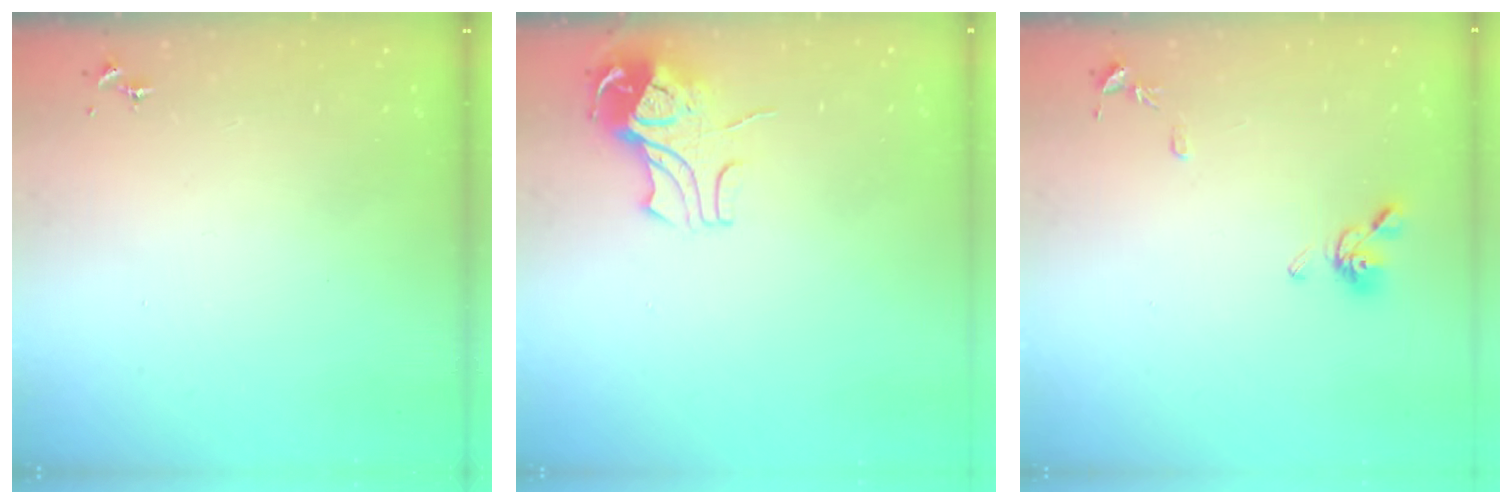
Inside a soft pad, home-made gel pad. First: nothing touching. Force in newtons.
{"total": 9.4, "press": 9.4, "slide": 1.1}
{"total": 9.4, "press": 9.4, "slide": 1.0}